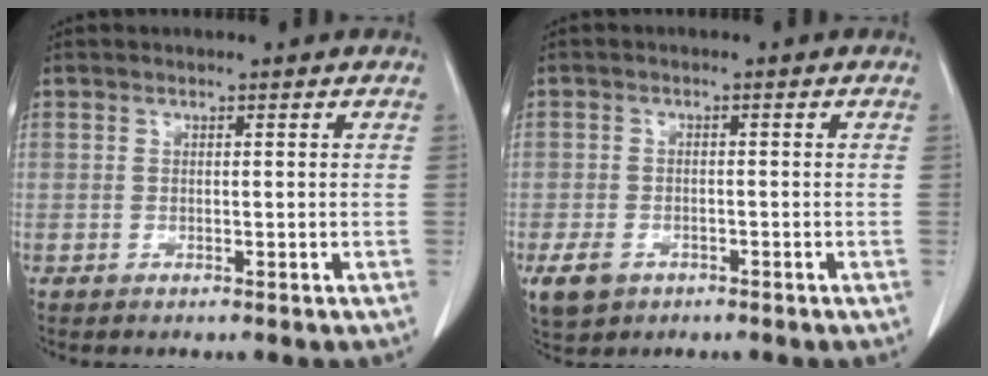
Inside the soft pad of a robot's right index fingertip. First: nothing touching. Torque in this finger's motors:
{"motor_torque": [-0.05, 0.01, -0.38, -0.21]}